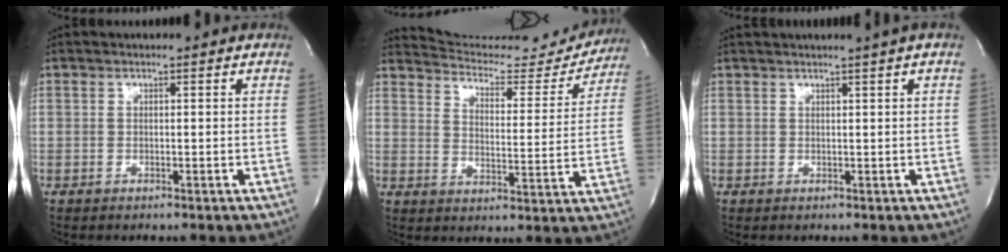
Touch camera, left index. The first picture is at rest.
{"total": 16.2, "force": [16.0, 2.0, 1.9], "torque": [-0.020, -0.047, 0.205]}
{"total": 2.2, "force": [1.6, -0.9, 1.2], "torque": [-0.012, 0.002, 0.029]}